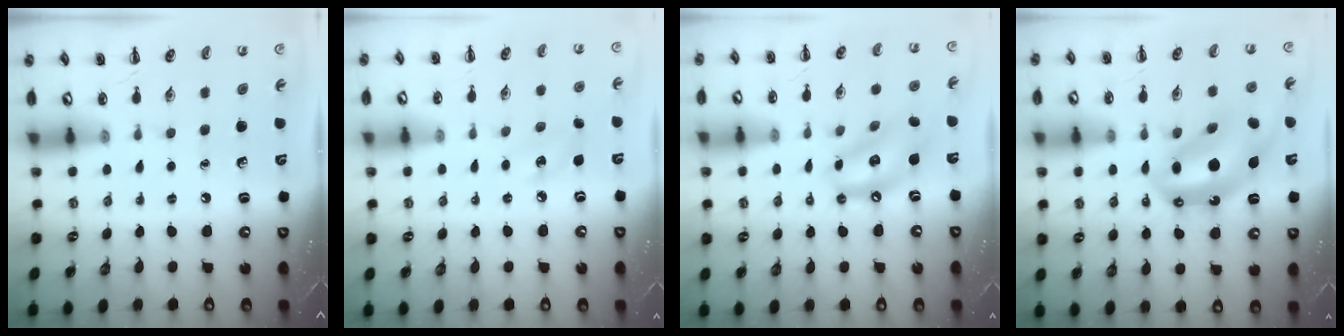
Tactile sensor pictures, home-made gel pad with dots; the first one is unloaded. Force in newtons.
{"total": 6.7, "press": 6.5, "slide": 1.8}
{"total": 12.3, "press": 11.9, "slide": 3.1}
{"total": 13.3, "press": 12.8, "slide": 3.7}